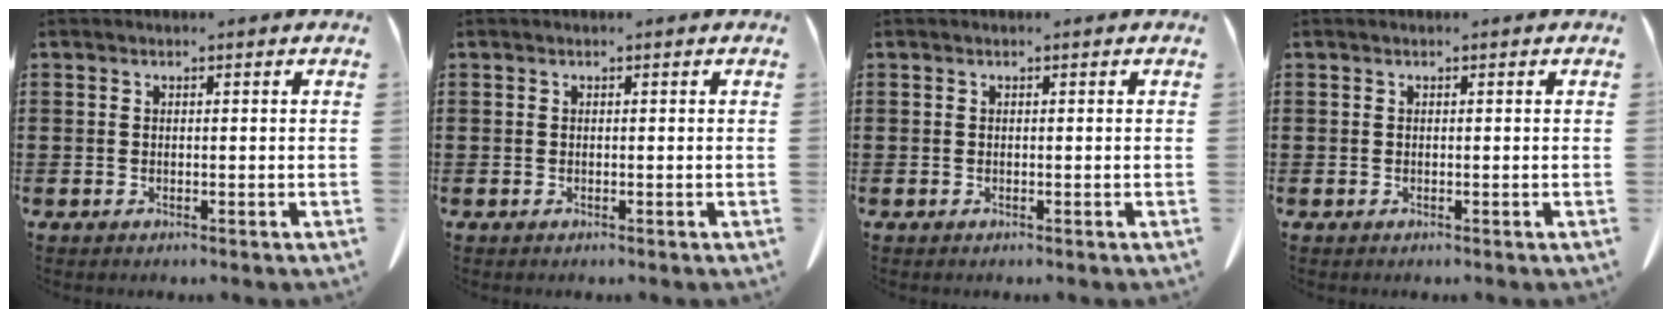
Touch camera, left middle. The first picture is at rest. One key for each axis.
{"total": 0.0}
{"total": 0.0}
{"total": 0.0}